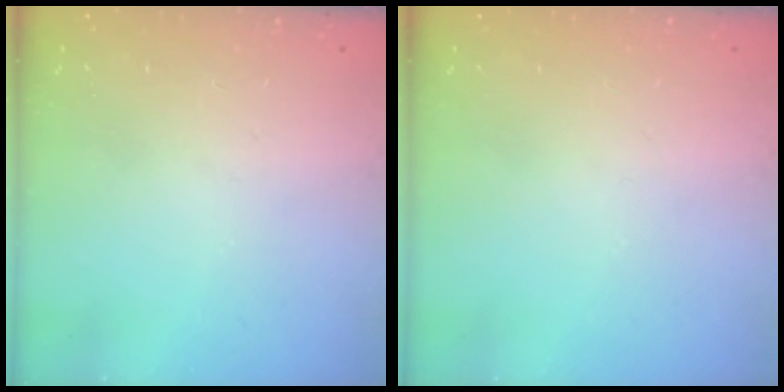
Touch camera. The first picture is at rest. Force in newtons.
{"total": 0.0}